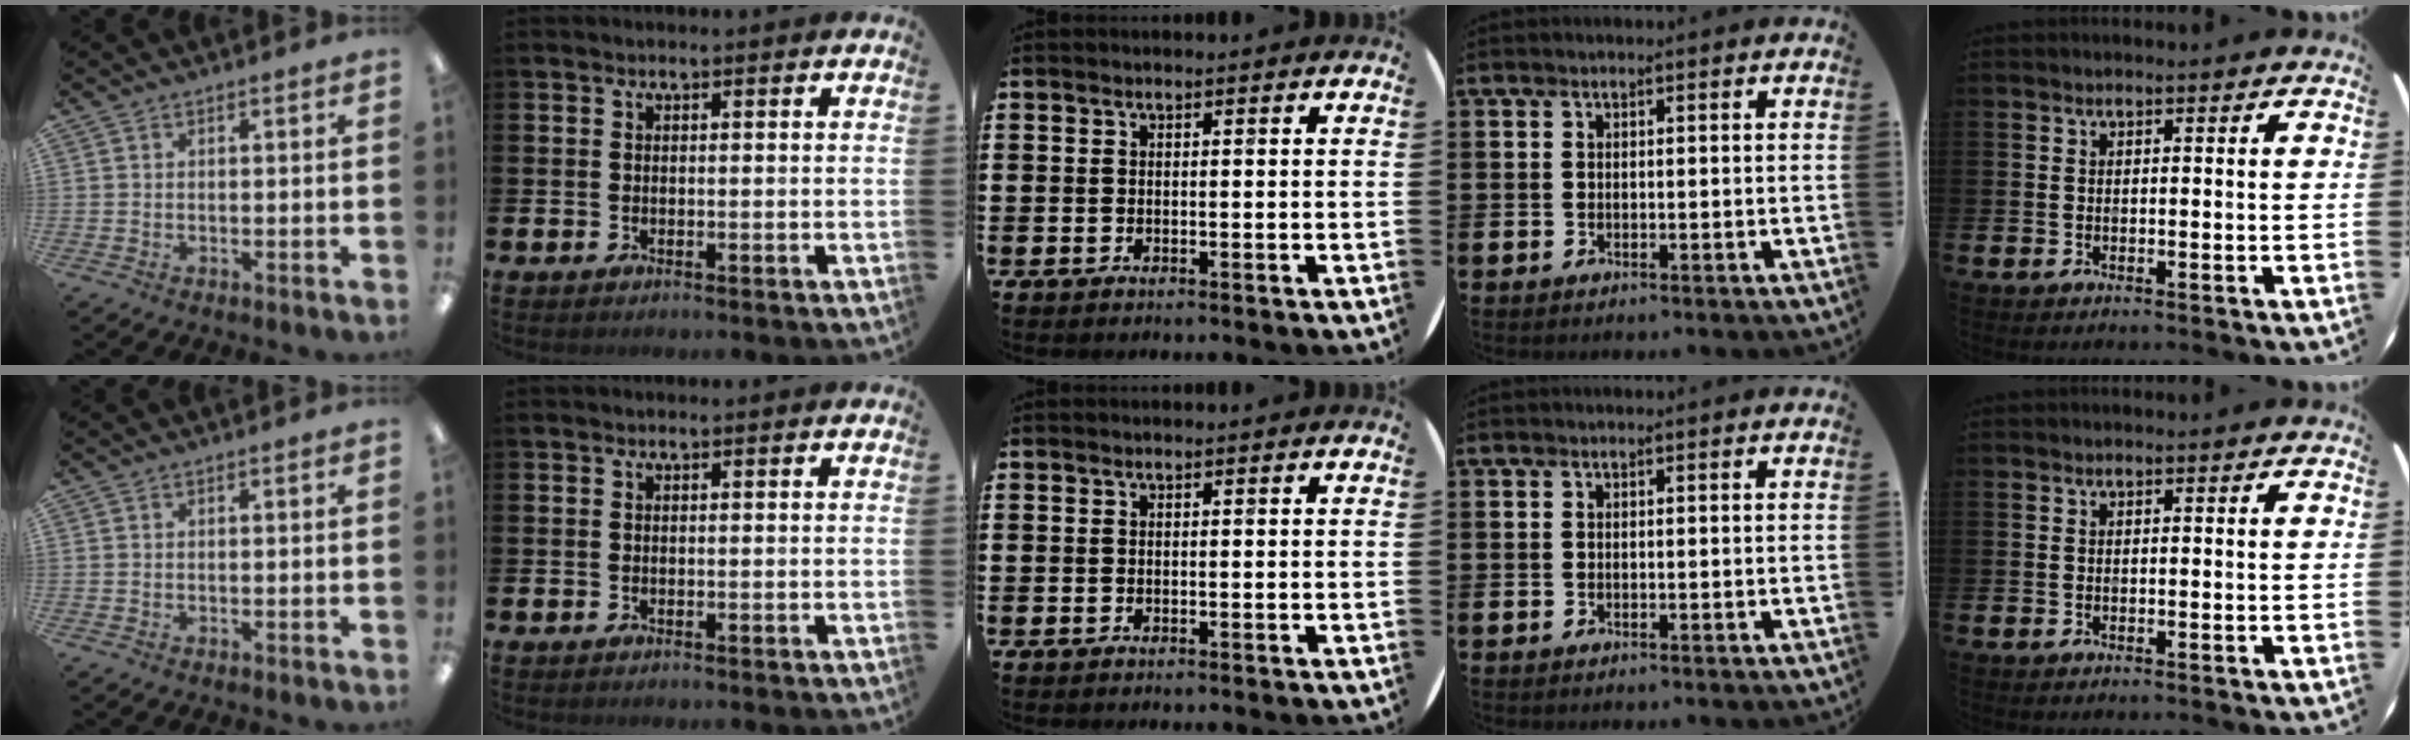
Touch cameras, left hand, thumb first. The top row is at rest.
{}